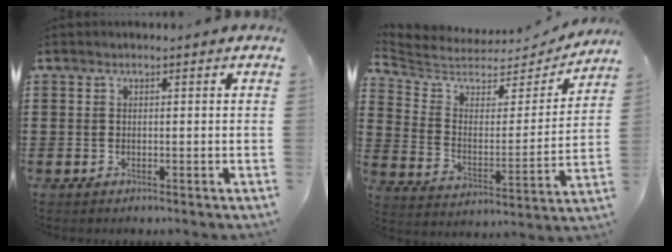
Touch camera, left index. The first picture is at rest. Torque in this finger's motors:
{"motor_torque": [2.14, 0.00, -0.14, -0.04]}